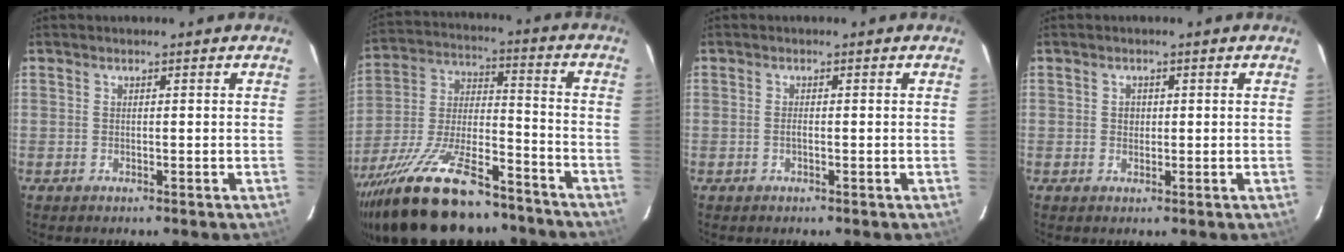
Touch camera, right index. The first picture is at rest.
{"total": 26.4, "force": [-19.7, 9.1, 15.1], "torque": [-0.293, -0.018, -0.311]}
{"total": 0.7, "force": [-0.3, 0.3, 0.6], "torque": [-0.011, 0.000, -0.005]}
{"total": 1.5, "force": [0.1, 1.4, 0.5], "torque": [-0.006, 0.005, 0.001]}